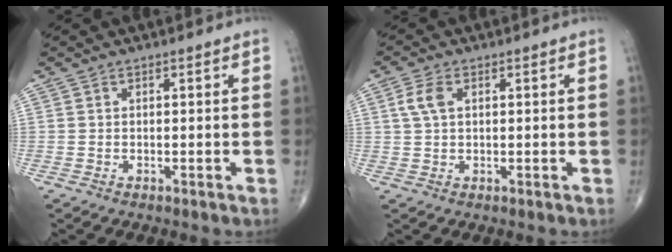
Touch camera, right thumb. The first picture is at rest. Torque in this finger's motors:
{"motor_torque": [0.30, 0.75, 0.41, 0.12, 0.14]}